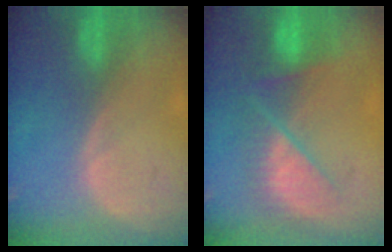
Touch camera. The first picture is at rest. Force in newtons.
{"total": 7.3, "press": 7.3, "slide": 0.5}